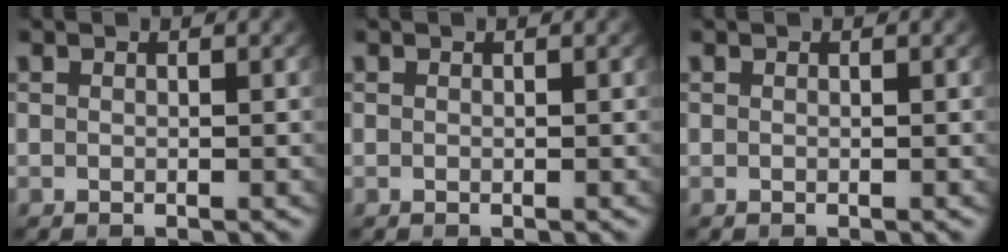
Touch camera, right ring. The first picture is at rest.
{"total": 0.0}
{"total": 0.0}